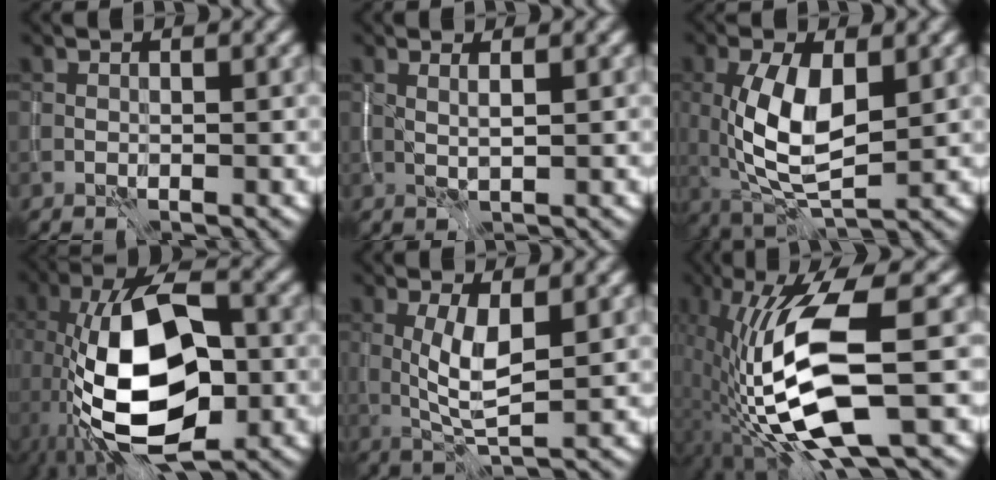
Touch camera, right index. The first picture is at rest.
{"total": 1.5, "force": [0.7, 0.2, 1.4], "torque": [-0.022, -0.003, 0.011]}
{"total": 7.5, "force": [0.4, 3.3, 6.7], "torque": [-0.143, -0.005, 0.010]}
{"total": 15.1, "force": [-2.5, 7.5, 12.9], "torque": [-0.234, -0.002, -0.046]}
{"total": 4.3, "force": [0.4, 1.3, 4.1], "torque": [-0.087, -0.005, 0.009]}
{"total": 10.7, "force": [-2.9, 2.7, 10.0], "torque": [-0.205, 0.000, -0.055]}